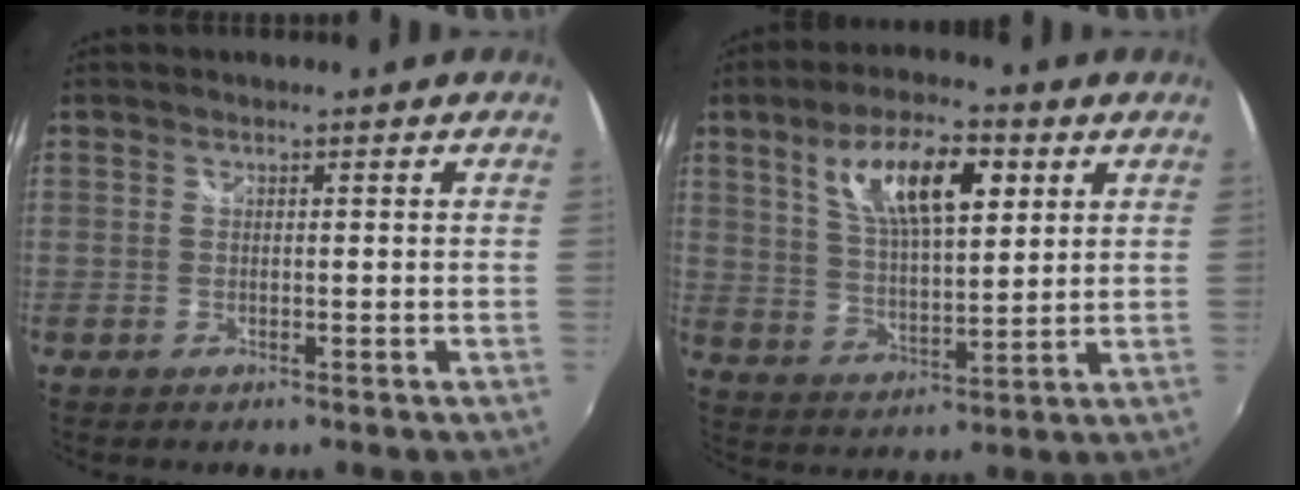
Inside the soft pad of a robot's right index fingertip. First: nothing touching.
{"total": 13.4, "force": [5.6, 5.0, 11.1], "torque": [-0.197, 0.016, 0.102]}